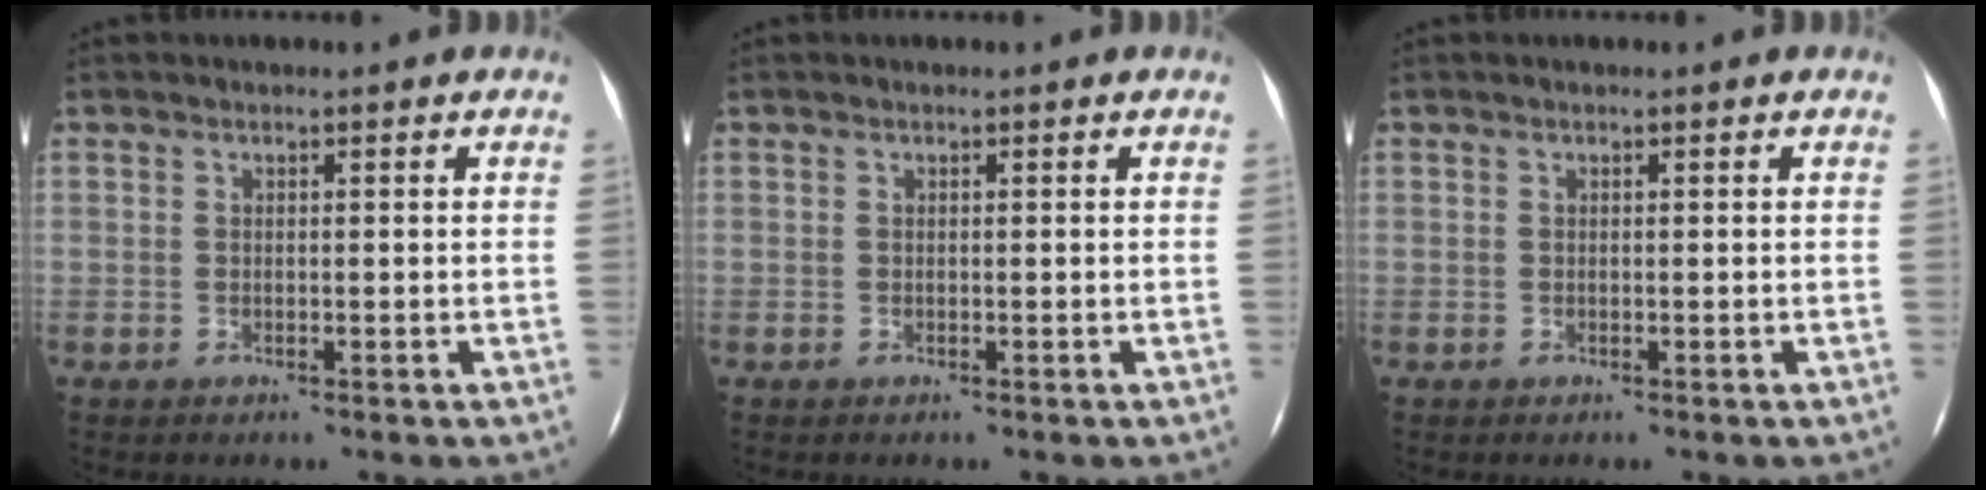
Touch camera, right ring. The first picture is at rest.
{"total": 0.0}
{"total": 0.0}